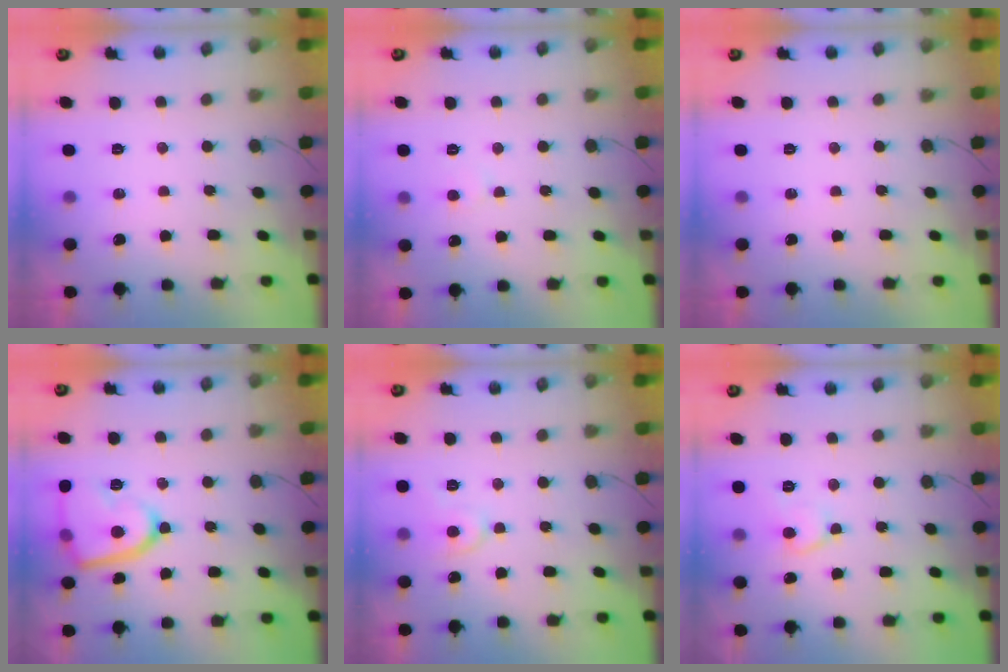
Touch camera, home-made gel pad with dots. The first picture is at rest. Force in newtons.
{"total": 2.4, "press": 2.4, "slide": 0.2}
{"total": 0.0}
{"total": 14.4, "press": 14.3, "slide": 1.2}
{"total": 6.3, "press": 6.3, "slide": 0.6}
{"total": 8.5, "press": 8.5, "slide": 0.7}